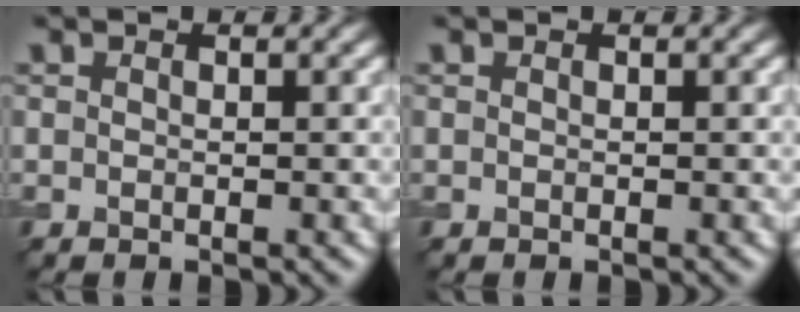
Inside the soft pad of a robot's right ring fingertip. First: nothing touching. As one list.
[{"total": 0.0}]